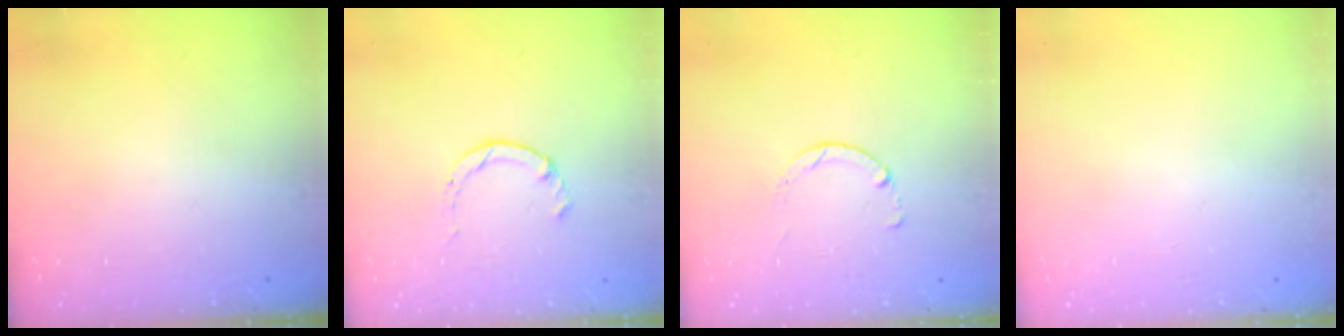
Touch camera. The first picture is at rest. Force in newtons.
{"total": 1.4, "press": 1.4, "slide": 0.2}
{"total": 1.8, "press": 1.8, "slide": 0.2}
{"total": 2.6, "press": 2.6, "slide": 0.2}